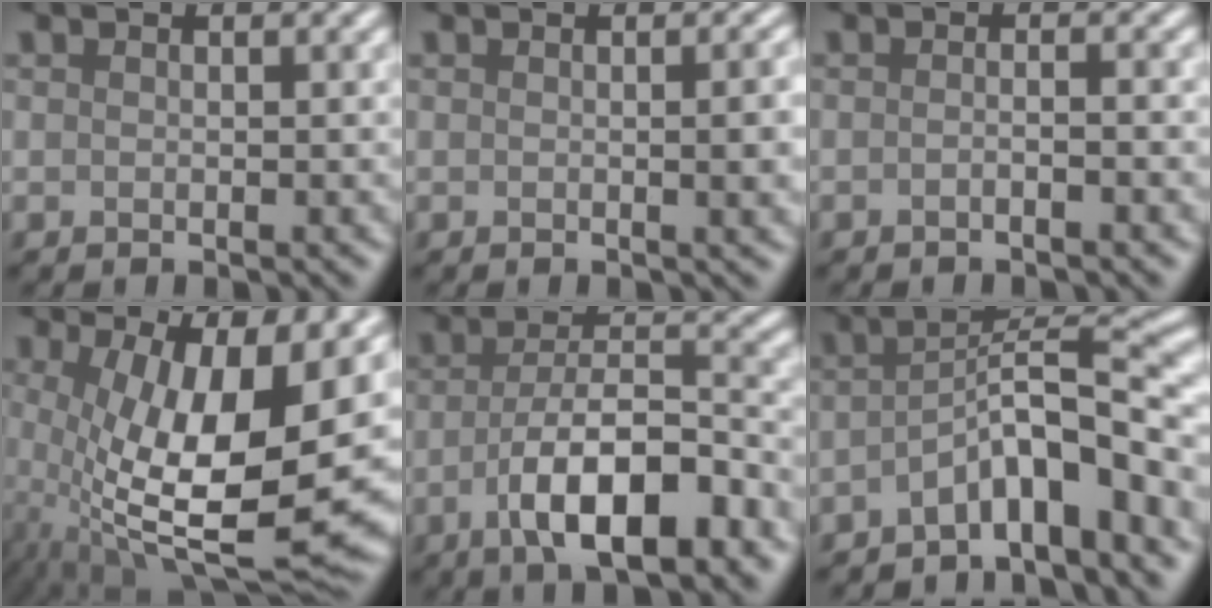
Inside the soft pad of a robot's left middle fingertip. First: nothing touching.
{"total": 3.2, "force": [0.0, 1.0, 3.0], "torque": [-0.029, 0.004, -0.003]}
{"total": 1.2, "force": [-0.6, 0.3, 1.0], "torque": [-0.015, -0.003, -0.018]}
{"total": 14.0, "force": [-0.7, 4.6, 13.2], "torque": [-0.221, -0.021, -0.001]}
{"total": 9.3, "force": [-4.1, 3.1, 7.7], "torque": [-0.128, 0.008, -0.070]}
{"total": 7.3, "force": [-3.6, 1.7, 6.1], "torque": [-0.090, 0.016, -0.070]}